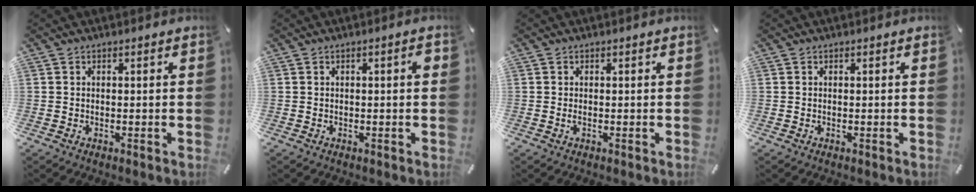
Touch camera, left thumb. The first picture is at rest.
{"total": 2.0, "force": [0.1, 0.4, 2.0], "torque": [-0.034, 0.002, 0.001]}
{"total": 0.8, "force": [-0.1, 0.2, 0.8], "torque": [-0.016, -0.001, -0.002]}
{"total": 0.0}